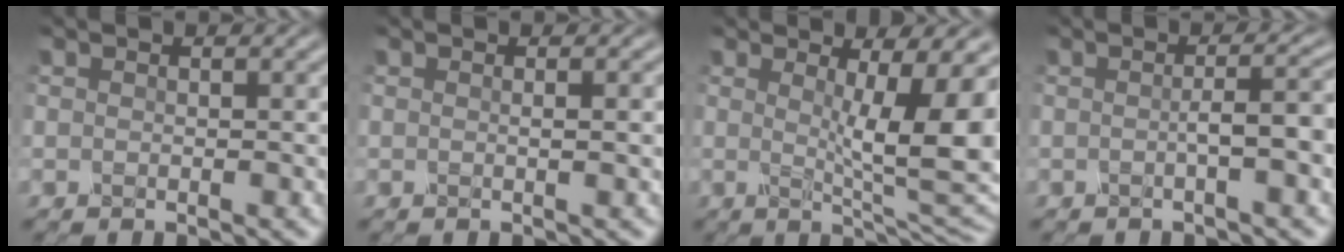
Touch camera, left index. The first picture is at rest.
{"total": 0.9, "force": [-0.2, -0.1, 0.8], "torque": [-0.018, 0.000, 0.000]}
{"total": 8.0, "force": [1.4, 1.6, 7.8], "torque": [-0.115, -0.012, 0.025]}
{"total": 3.1, "force": [-0.7, 0.5, 3.0], "torque": [-0.056, 0.007, -0.011]}